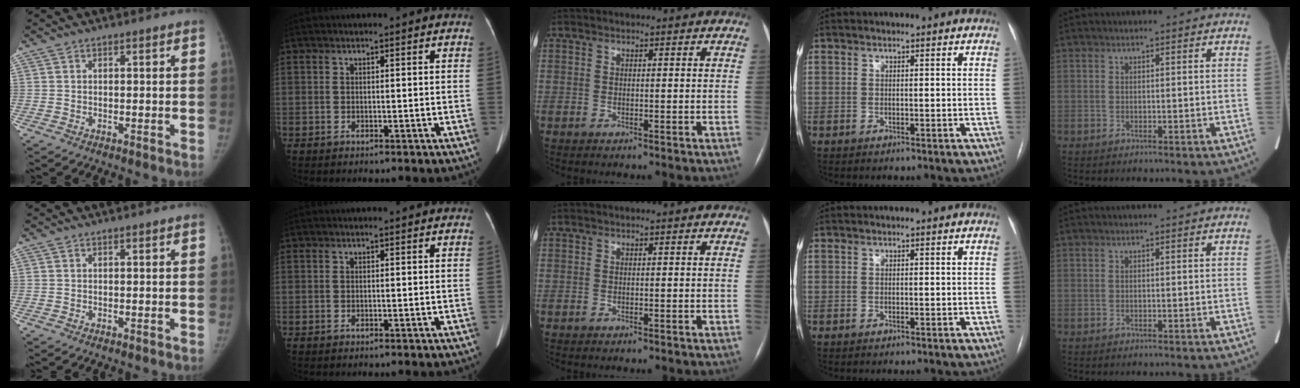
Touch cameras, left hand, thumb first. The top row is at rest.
{}